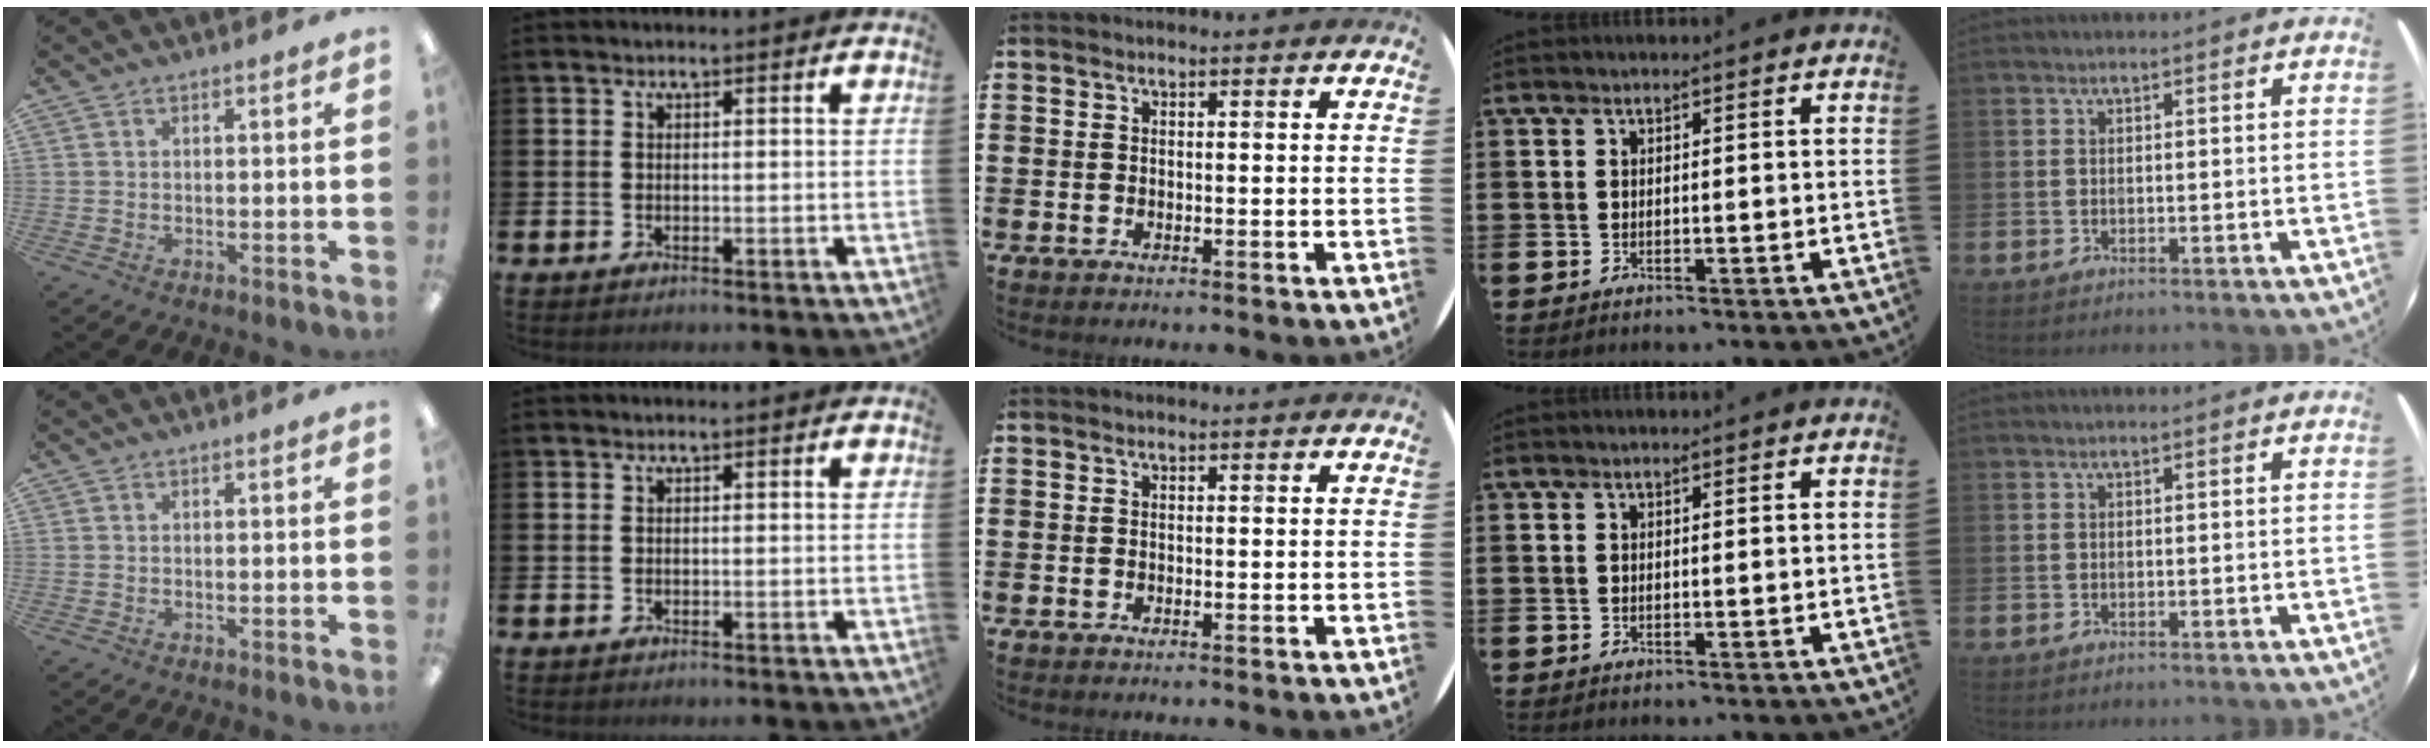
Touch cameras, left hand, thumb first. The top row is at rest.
{}